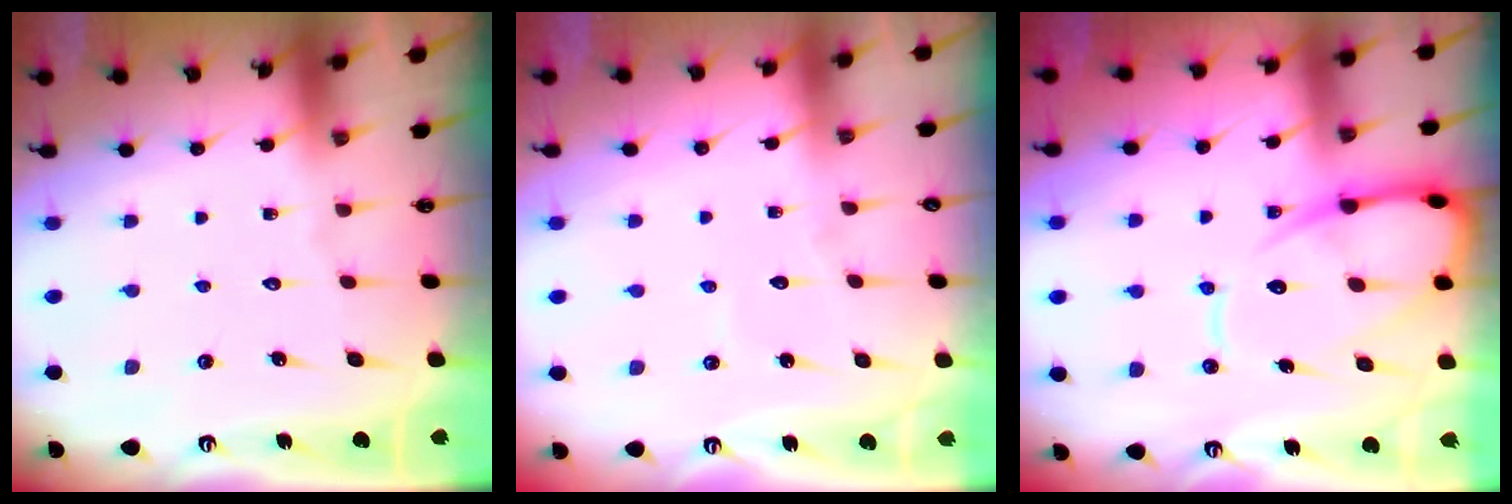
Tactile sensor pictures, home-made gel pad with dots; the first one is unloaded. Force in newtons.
{"total": 3.1, "press": 3.0, "slide": 0.3}
{"total": 13.5, "press": 13.4, "slide": 1.3}